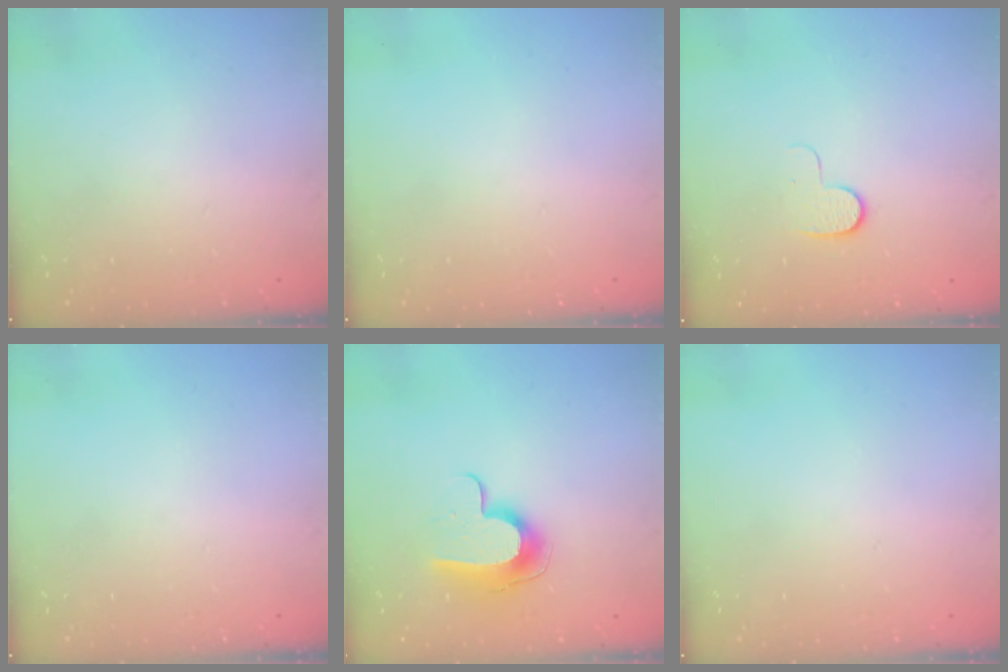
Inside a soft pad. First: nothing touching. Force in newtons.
{"total": 0.0}
{"total": 5.5, "press": 5.4, "slide": 0.8}
{"total": 0.0}
{"total": 10.2, "press": 10.2, "slide": 0.1}
{"total": 0.0}